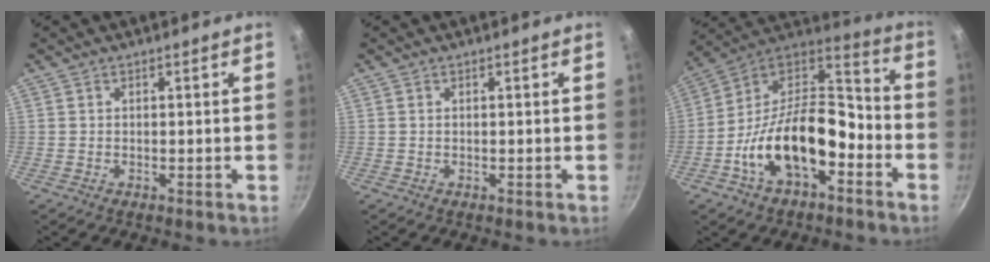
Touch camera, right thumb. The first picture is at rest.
{"total": 0.0}
{"total": 20.6, "force": [-7.5, 11.0, 15.7], "torque": [-0.245, 0.066, -0.142]}